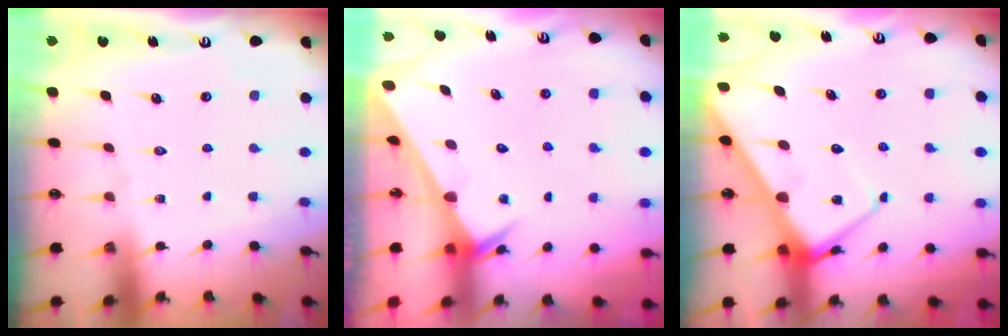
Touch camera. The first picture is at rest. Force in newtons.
{"total": 2.4, "press": 2.4, "slide": 0.1}
{"total": 8.4, "press": 8.4, "slide": 0.6}